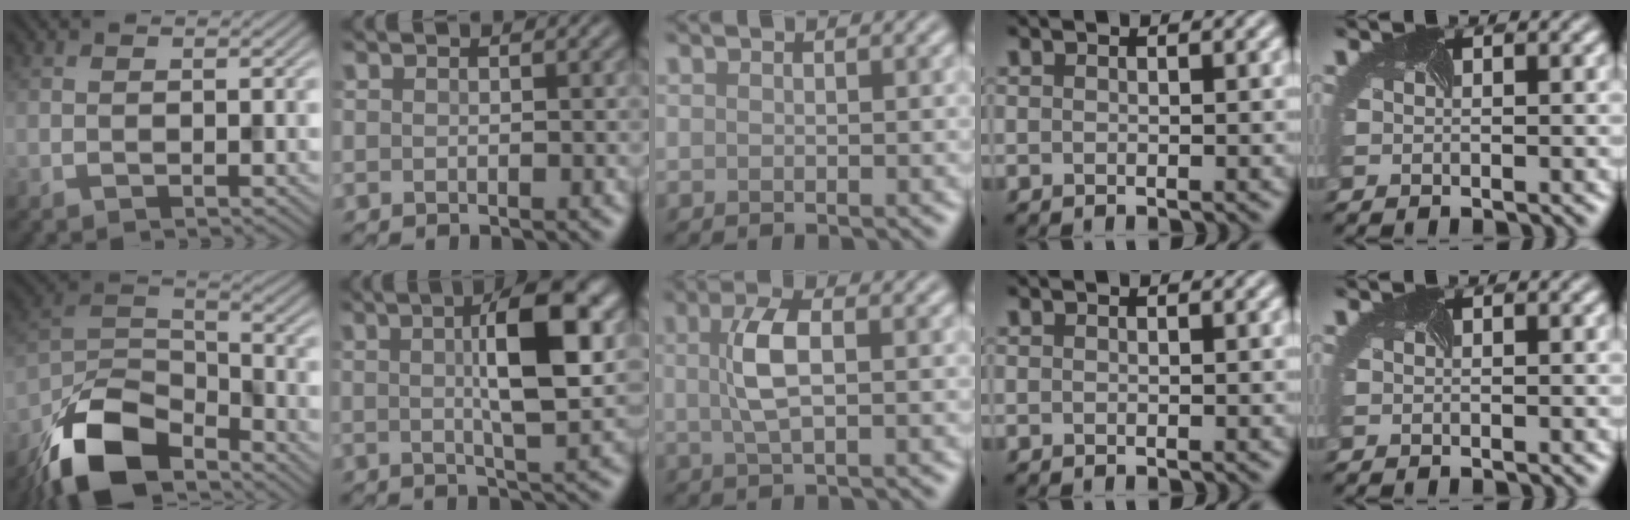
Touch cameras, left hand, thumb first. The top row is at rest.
{"thumb": {"total": 13.5, "force": [-9.5, 5.8, 7.7], "torque": [-0.162, -0.010, -0.193]}, "index": {"total": 7.2, "force": [1.8, 1.5, 6.8], "torque": [-0.114, 0.015, 0.026]}, "middle": {"total": 4.0, "force": [0.6, 1.6, 3.6], "torque": [-0.083, 0.008, 0.009]}}